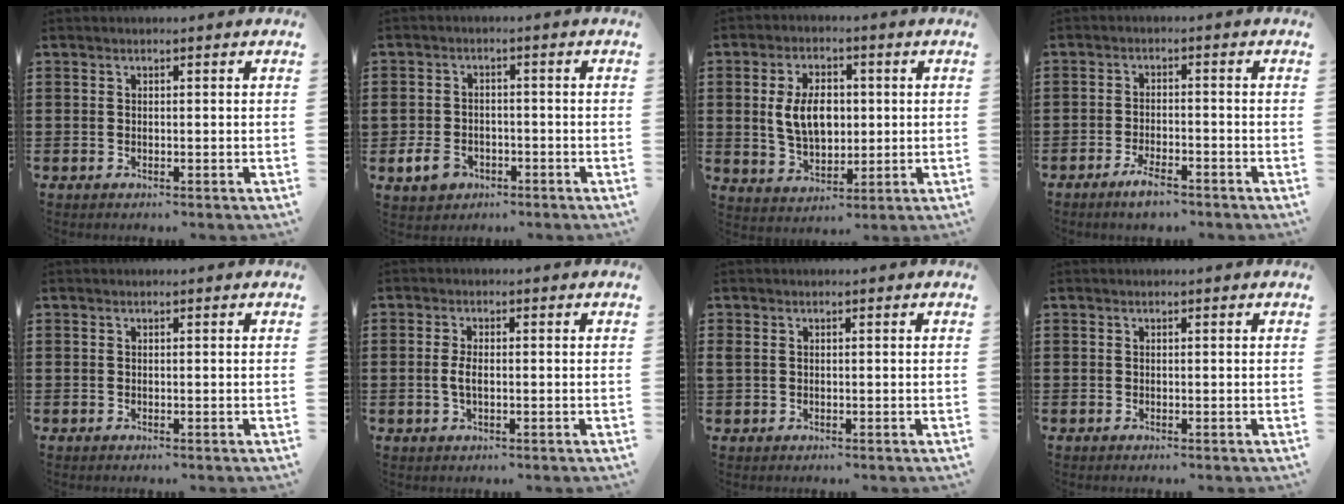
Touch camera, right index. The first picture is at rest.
{"total": 4.1, "force": [-2.2, 2.8, 1.9], "torque": [-0.059, 0.000, -0.049]}
{"total": 7.7, "force": [0.8, 4.8, 6.0], "torque": [-0.121, 0.006, 0.007]}
{"total": 3.4, "force": [-2.7, 0.8, 2.0], "torque": [-0.049, 0.003, -0.054]}
{"total": 0.0}
{"total": 2.5, "force": [-0.2, 1.0, 2.2], "torque": [-0.057, -0.004, -0.010]}
{"total": 0.9, "force": [0.2, 0.8, 0.5], "torque": [-0.013, 0.006, 0.003]}
{"total": 0.0}